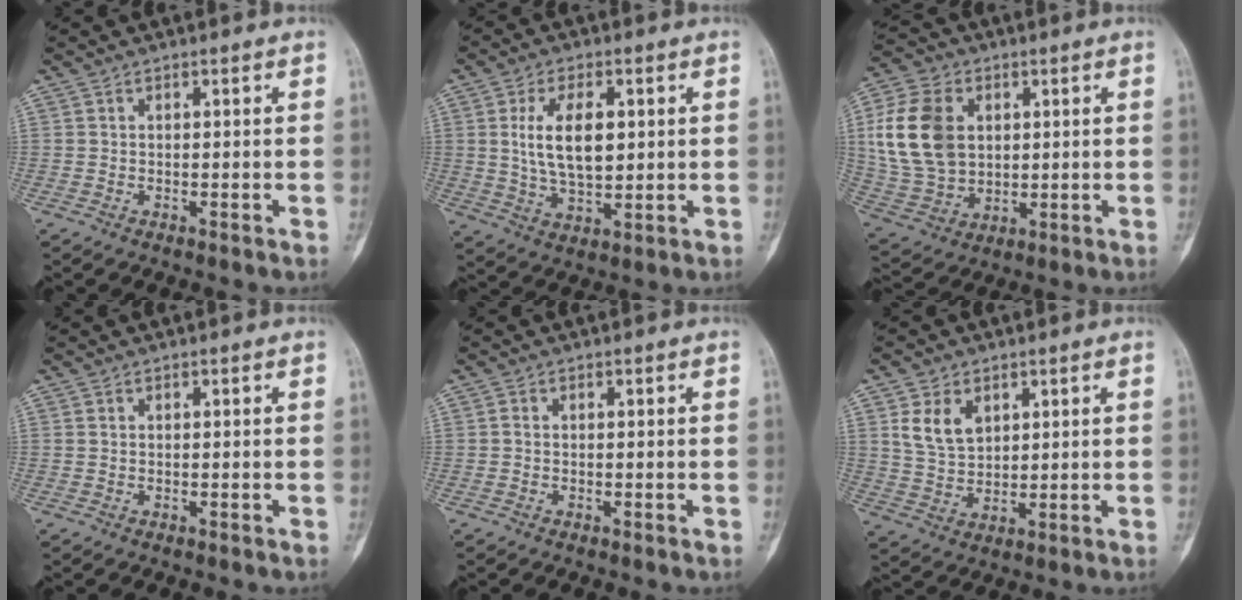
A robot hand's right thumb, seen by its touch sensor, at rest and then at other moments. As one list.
[{"total": 10.4, "force": [1.9, 5.3, 8.7], "torque": [-0.148, -0.009, 0.041]}, {"total": 16.5, "force": [3.2, 12.0, 10.9], "torque": [-0.198, -0.001, 0.068]}, {"total": 0.0}, {"total": 0.7, "force": [0.0, 0.5, 0.5], "torque": [-0.011, 0.000, -0.002]}, {"total": 7.2, "force": [3.0, 4.9, 4.4], "torque": [-0.067, -0.013, 0.064]}]